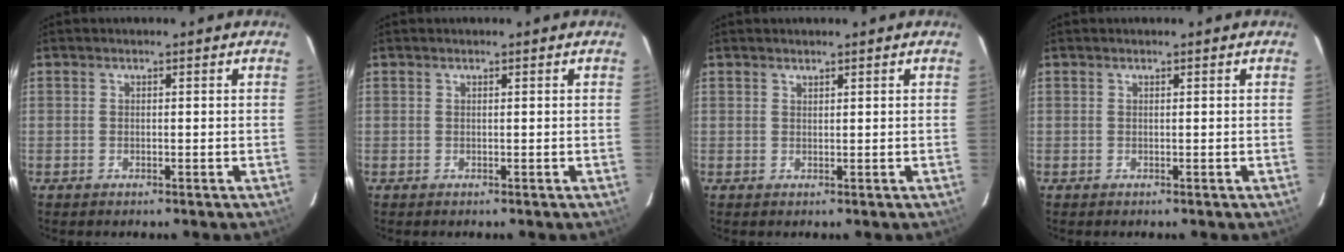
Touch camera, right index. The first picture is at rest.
{"total": 0.0}
{"total": 0.7, "force": [0.7, 0.1, 0.1], "torque": [-0.001, -0.001, 0.013]}
{"total": 0.0}